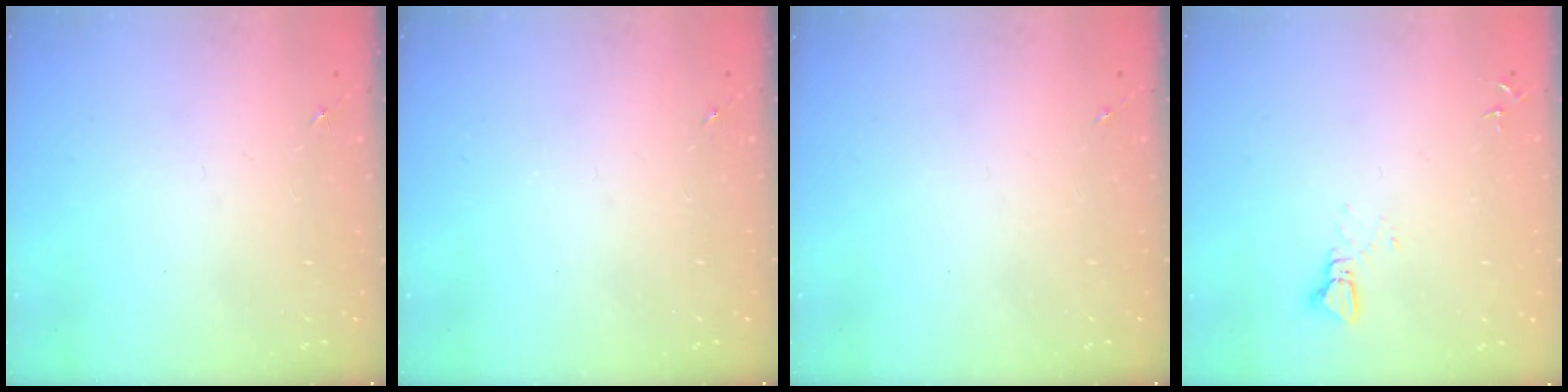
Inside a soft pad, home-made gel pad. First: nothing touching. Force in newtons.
{"total": 0.0}
{"total": 0.0}
{"total": 2.3, "press": 2.3, "slide": 0.1}